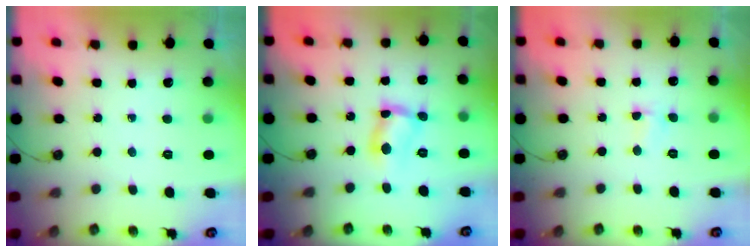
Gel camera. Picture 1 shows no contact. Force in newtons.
{"total": 7.0, "press": 7.0, "slide": 0.4}
{"total": 1.6, "press": 1.4, "slide": 0.6}